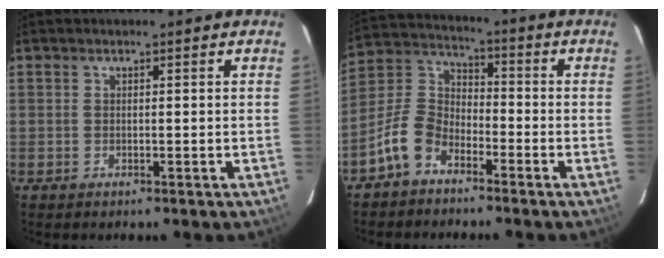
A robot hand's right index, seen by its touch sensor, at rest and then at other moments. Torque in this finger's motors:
{"motor_torque": [0.46, -0.45, -0.20, -0.15]}